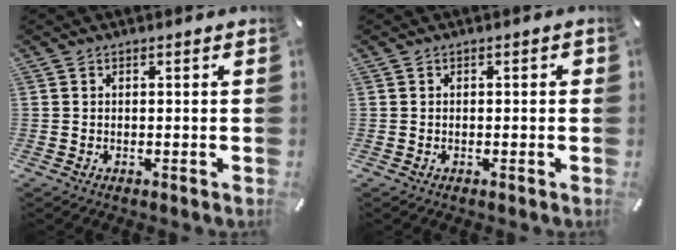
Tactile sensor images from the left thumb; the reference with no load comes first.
{"total": 0.8, "force": [-0.2, 0.4, 0.6], "torque": [-0.011, 0.002, -0.005]}